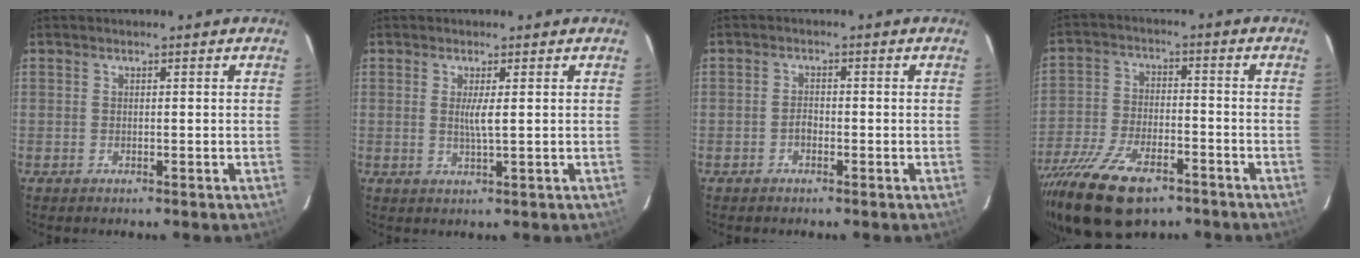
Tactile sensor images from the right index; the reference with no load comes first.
{"total": 2.5, "force": [0.5, -0.2, 2.5], "torque": [-0.046, -0.006, 0.007]}
{"total": 1.5, "force": [-0.9, 1.0, 0.8], "torque": [-0.014, 0.006, -0.016]}
{"total": 17.6, "force": [-11.9, 7.6, 10.5], "torque": [-0.234, -0.041, -0.211]}